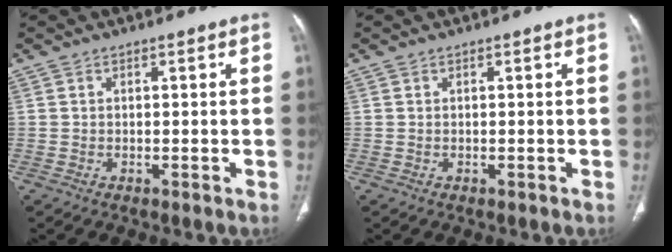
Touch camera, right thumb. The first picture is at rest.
{"total": 0.0}